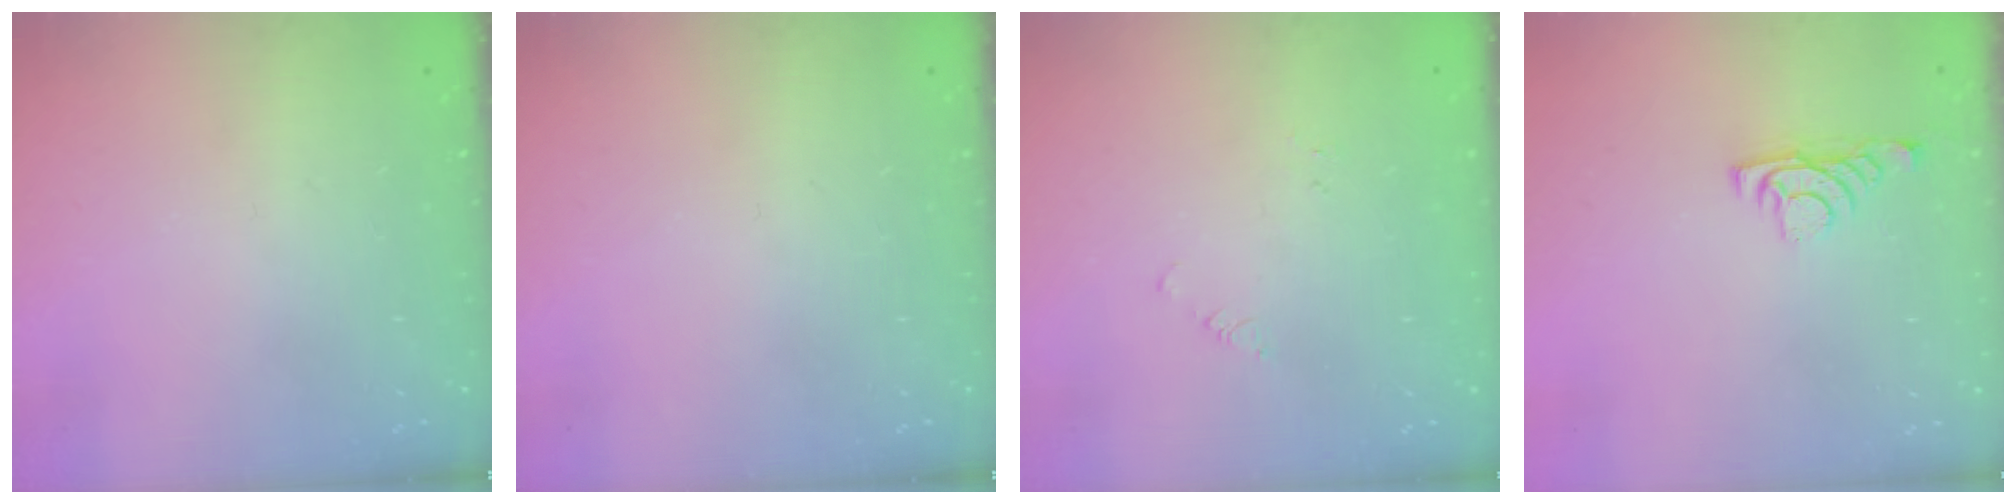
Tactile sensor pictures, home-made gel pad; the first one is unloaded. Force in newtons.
{"total": 0.0}
{"total": 2.2, "press": 2.2, "slide": 0.2}
{"total": 3.6, "press": 3.6, "slide": 0.6}